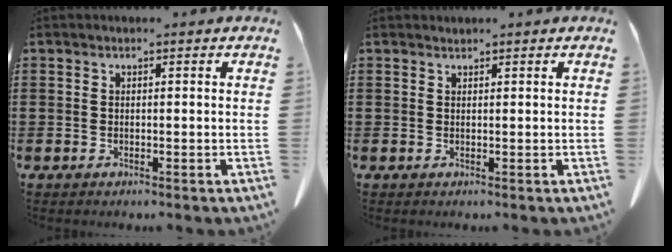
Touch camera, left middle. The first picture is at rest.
{"total": 0.6, "force": [0.6, 0.0, 0.0], "torque": [-0.001, -0.002, 0.014]}